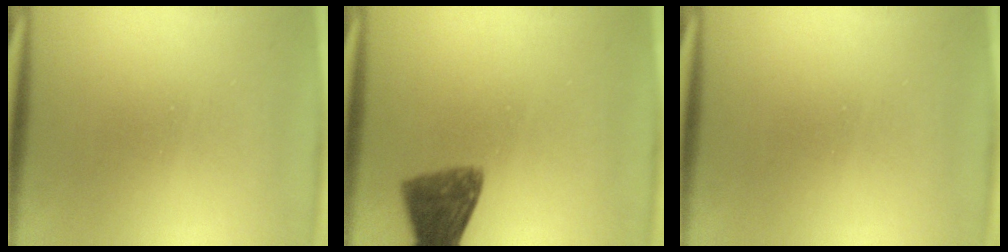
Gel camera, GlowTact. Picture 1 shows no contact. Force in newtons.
{"total": 7.8}
{"total": 0.0}